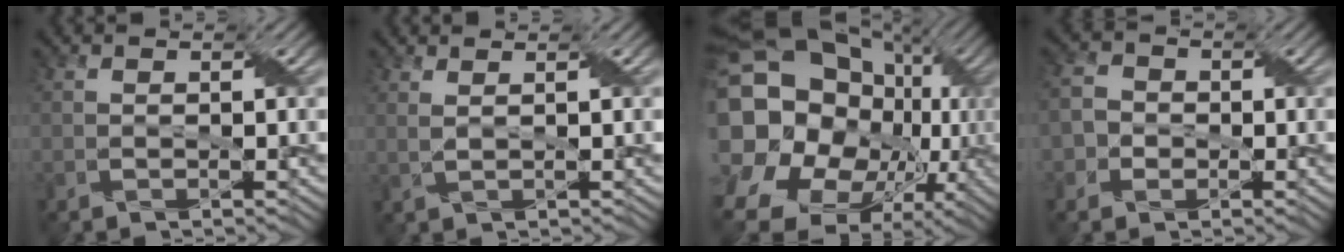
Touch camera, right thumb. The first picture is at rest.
{"total": 1.7, "force": [1.2, 0.4, 1.2], "torque": [-0.021, -0.004, 0.015]}
{"total": 24.2, "force": [-1.4, 21.0, 12.0], "torque": [-0.277, 0.006, -0.044]}
{"total": 3.2, "force": [-0.7, 3.0, 1.0], "torque": [-0.023, 0.003, -0.022]}